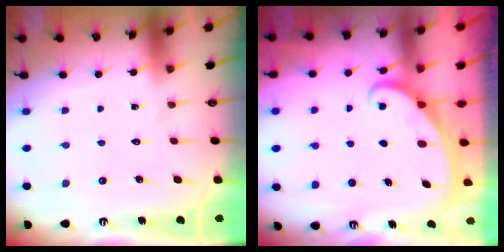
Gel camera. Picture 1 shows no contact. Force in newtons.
{"total": 2.2, "press": 2.2, "slide": 0.1}